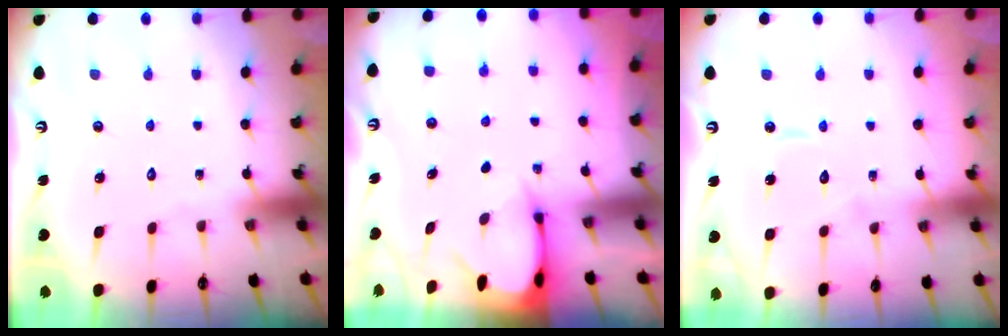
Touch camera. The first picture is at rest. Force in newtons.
{"total": 2.5, "press": 2.5, "slide": 0.5}
{"total": 6.0, "press": 6.0, "slide": 0.5}